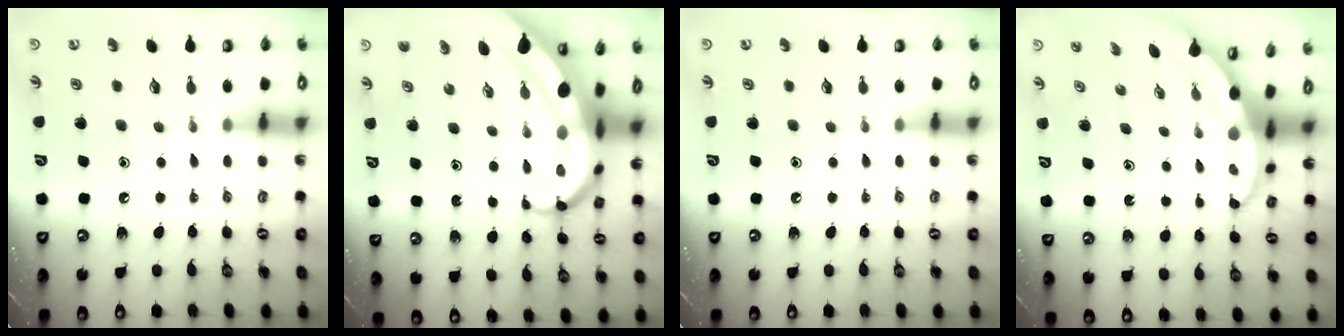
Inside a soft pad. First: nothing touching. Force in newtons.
{"total": 11.9, "press": 11.8, "slide": 1.5}
{"total": 0.0}
{"total": 3.9, "press": 3.8, "slide": 0.5}